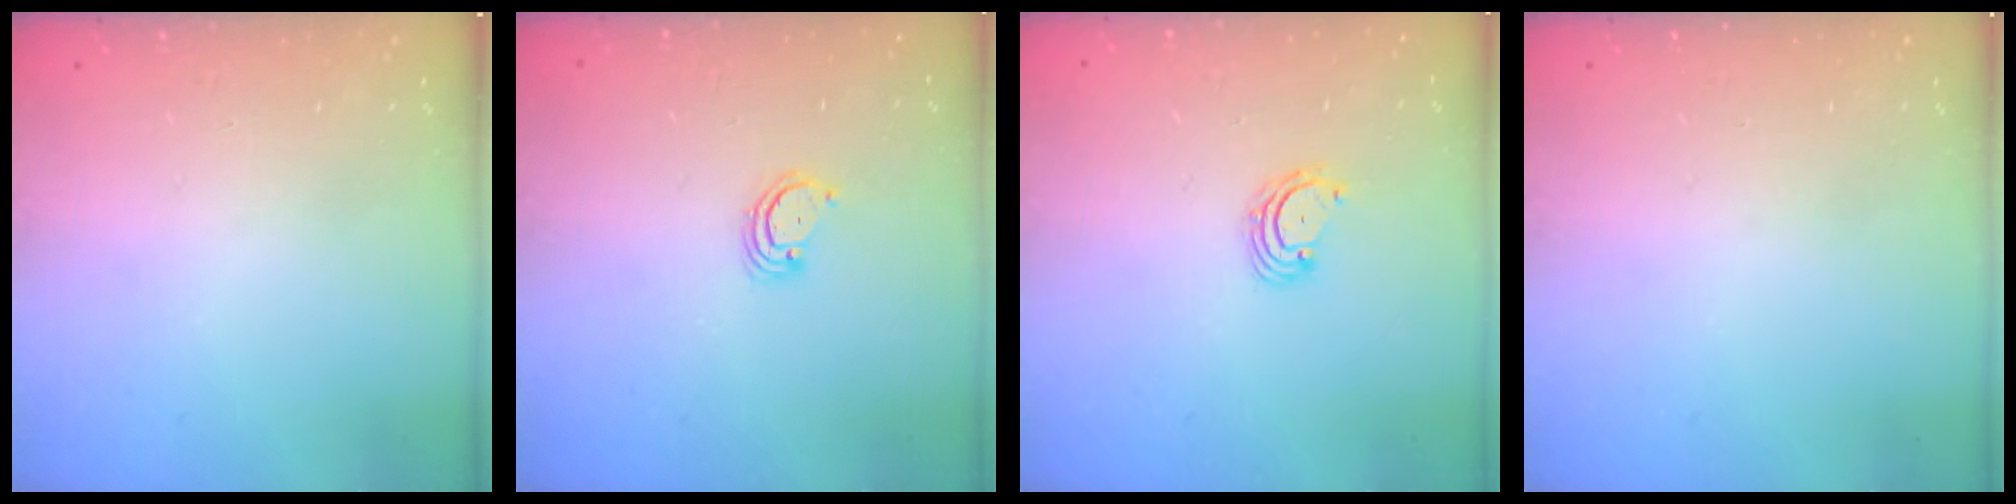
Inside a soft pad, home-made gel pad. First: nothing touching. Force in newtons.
{"total": 2.9, "press": 2.9, "slide": 0.2}
{"total": 3.3, "press": 3.3, "slide": 0.4}
{"total": 0.0}